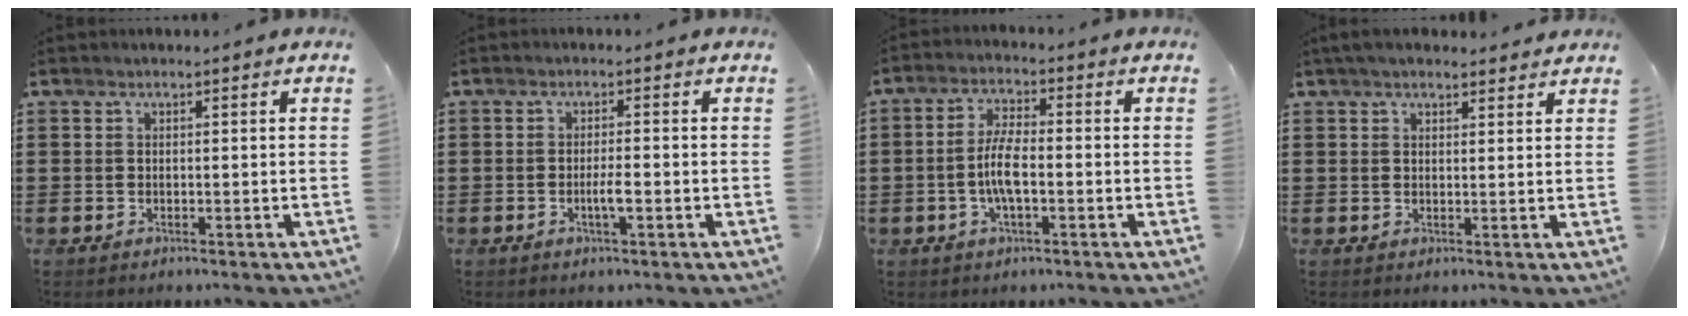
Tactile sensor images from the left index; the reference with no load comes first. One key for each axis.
{"total": 2.7, "fx": -0.7, "fy": 0.4, "fz": 2.5, "tx": -0.045, "ty": 0.000, "tz": -0.012}
{"total": 5.9, "fx": -1.2, "fy": 2.0, "fz": 5.4, "tx": -0.123, "ty": -0.002, "tz": -0.029}
{"total": 2.8, "fx": 2.5, "fy": 0.8, "fz": 1.1, "tx": -0.027, "ty": 0.004, "tz": 0.047}